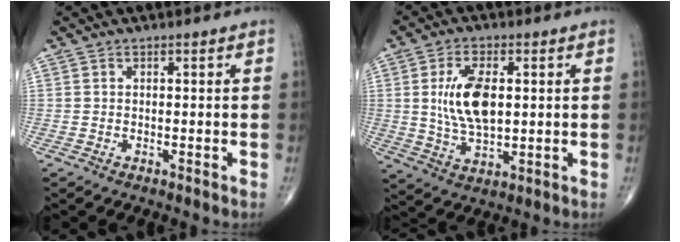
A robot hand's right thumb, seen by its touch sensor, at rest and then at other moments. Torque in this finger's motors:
{"motor_torque": [0.16, 0.18, 0.33, 0.20, 0.23]}